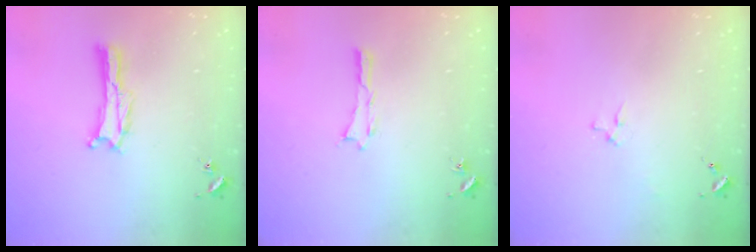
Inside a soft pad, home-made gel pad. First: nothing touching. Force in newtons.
{"total": 0.0}
{"total": 2.3, "press": 2.3, "slide": 0.3}